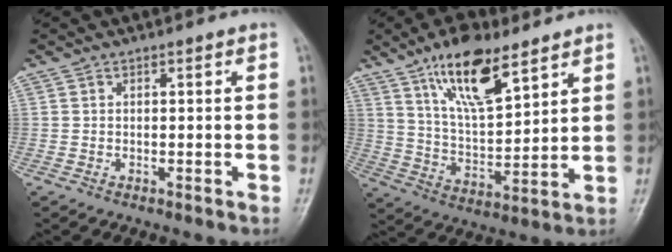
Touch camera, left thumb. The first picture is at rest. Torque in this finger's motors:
{"motor_torque": [0.66, 0.00, 1.74, -1.02, 0.46]}